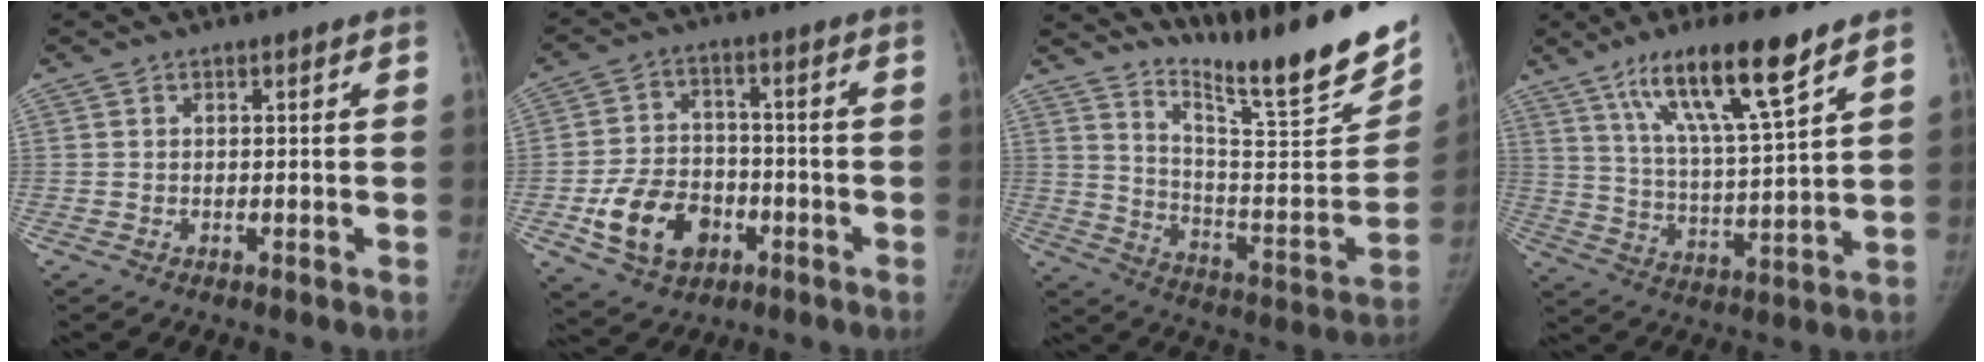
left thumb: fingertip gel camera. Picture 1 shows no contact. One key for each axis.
{"total": 12.4, "fx": -4.4, "fy": 9.2, "fz": 7.1, "tx": -0.100, "ty": 0.020, "tz": -0.070}
{"total": 23.4, "fx": 18.4, "fy": 2.6, "fz": 14.2, "tx": -0.195, "ty": -0.135, "tz": 0.287}
{"total": 15.6, "fx": 9.8, "fy": 2.1, "fz": 12.0, "tx": -0.208, "ty": -0.044, "tz": 0.179}